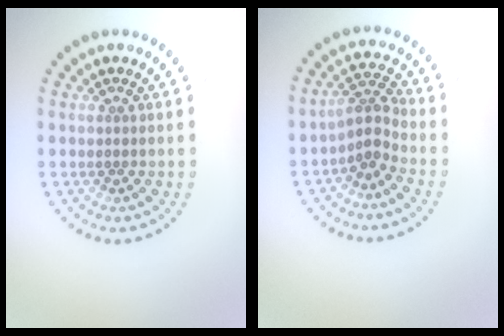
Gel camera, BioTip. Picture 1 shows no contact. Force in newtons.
{"total": 2.6, "press": 2.0, "slide": 1.8}